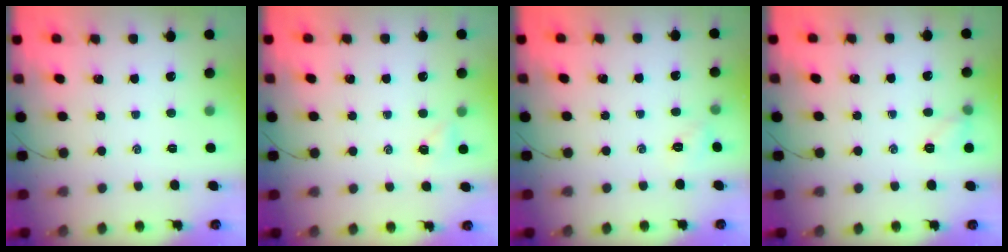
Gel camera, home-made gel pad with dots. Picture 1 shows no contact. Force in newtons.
{"total": 3.2, "press": 3.0, "slide": 1.0}
{"total": 2.2, "press": 2.2, "slide": 0.5}
{"total": 6.0, "press": 5.9, "slide": 1.2}